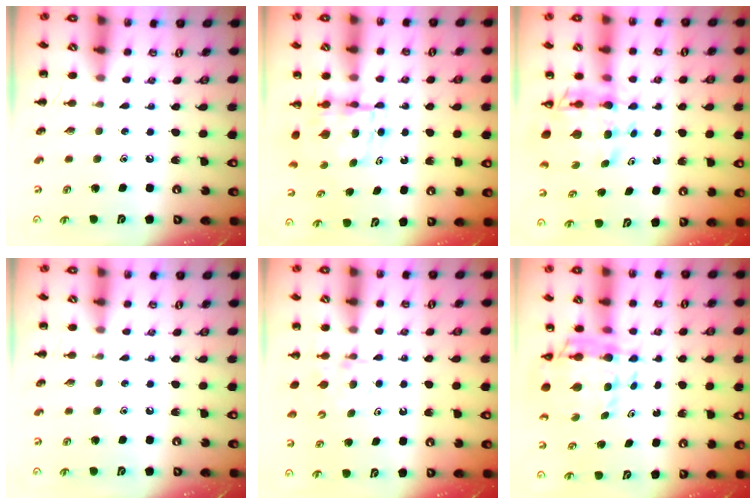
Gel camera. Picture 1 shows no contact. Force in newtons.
{"total": 5.1, "press": 5.1, "slide": 0.4}
{"total": 8.6, "press": 8.0, "slide": 3.2}
{"total": 0.0}
{"total": 4.4, "press": 4.3, "slide": 1.3}
{"total": 8.8, "press": 8.3, "slide": 3.0}